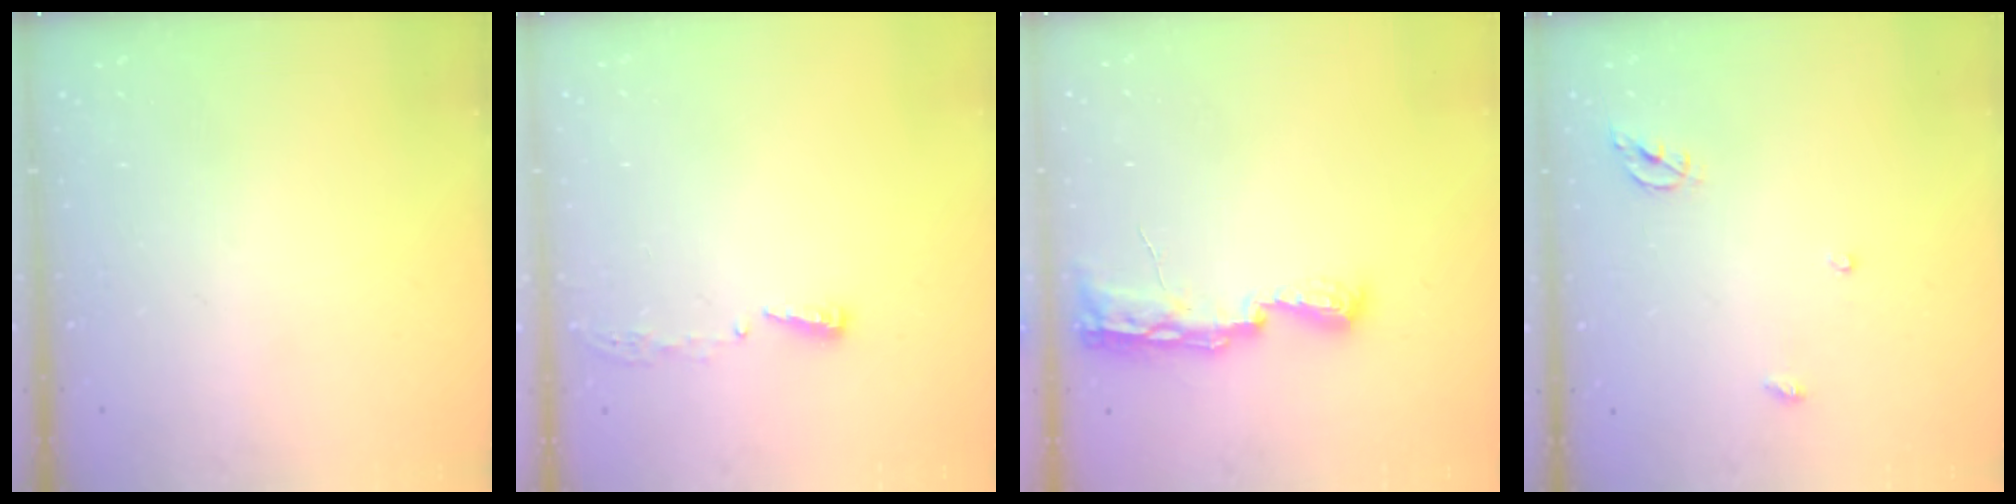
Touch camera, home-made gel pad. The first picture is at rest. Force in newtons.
{"total": 3.8, "press": 3.8, "slide": 0.4}
{"total": 8.9, "press": 8.5, "slide": 2.3}
{"total": 5.7, "press": 5.6, "slide": 0.5}